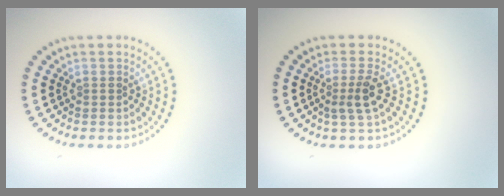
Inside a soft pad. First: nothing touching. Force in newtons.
{"total": 2.3, "press": 1.8, "slide": 1.4}